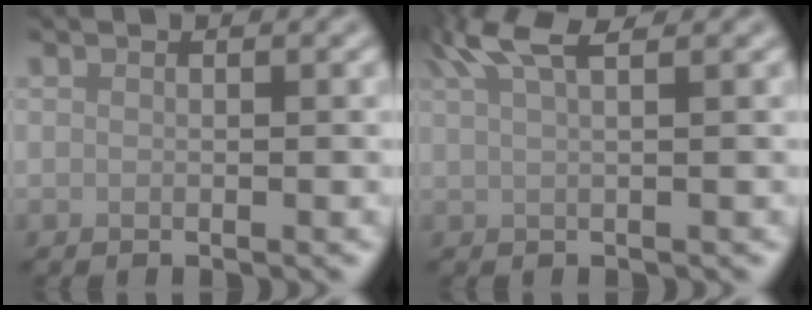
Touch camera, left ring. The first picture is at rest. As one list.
[{"total": 4.1, "force": [2.8, 1.0, 2.9], "torque": [-0.044, 0.015, 0.046]}]